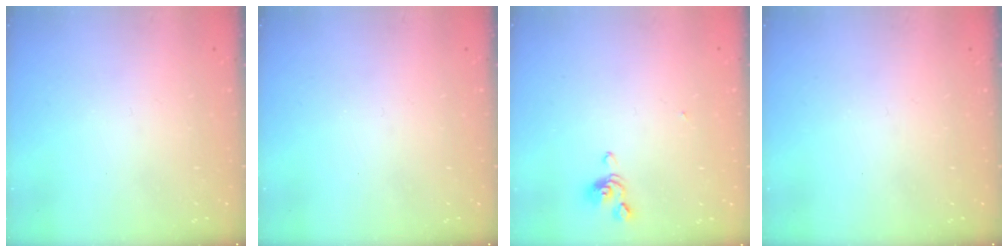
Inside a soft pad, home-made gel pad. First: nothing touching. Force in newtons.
{"total": 0.0}
{"total": 1.2, "press": 1.1, "slide": 0.4}
{"total": 0.0}